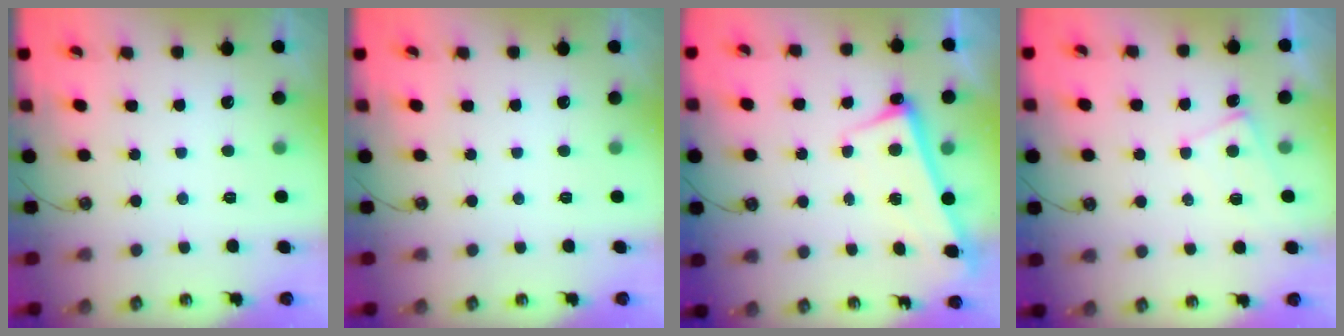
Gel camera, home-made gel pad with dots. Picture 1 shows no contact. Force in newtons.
{"total": 0.0}
{"total": 2.6, "press": 2.5, "slide": 0.9}
{"total": 2.1, "press": 2.0, "slide": 0.3}